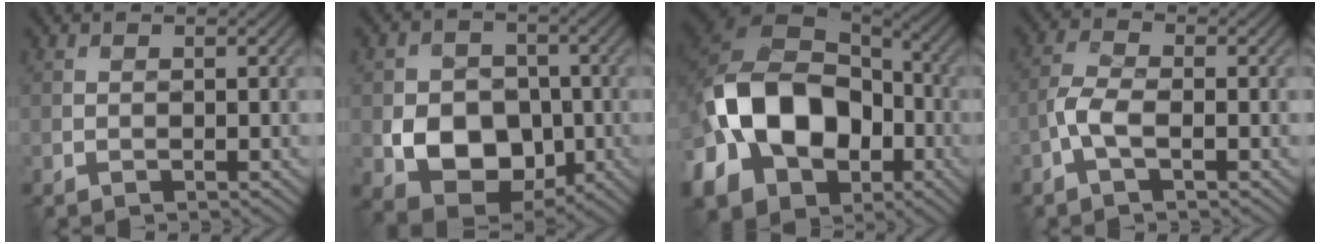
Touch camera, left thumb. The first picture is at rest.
{"total": 9.3, "force": [-2.3, 7.0, 5.6], "torque": [-0.112, -0.018, -0.046]}
{"total": 17.4, "force": [-4.4, 12.9, 10.9], "torque": [-0.241, -0.026, -0.076]}
{"total": 3.7, "force": [-1.4, 1.4, 3.1], "torque": [-0.077, 0.006, -0.039]}